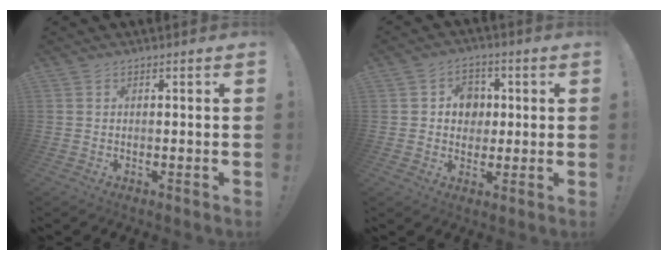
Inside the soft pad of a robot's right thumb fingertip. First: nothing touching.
{"total": 8.0, "force": [1.4, 7.3, 2.9], "torque": [-0.035, -0.007, 0.028]}